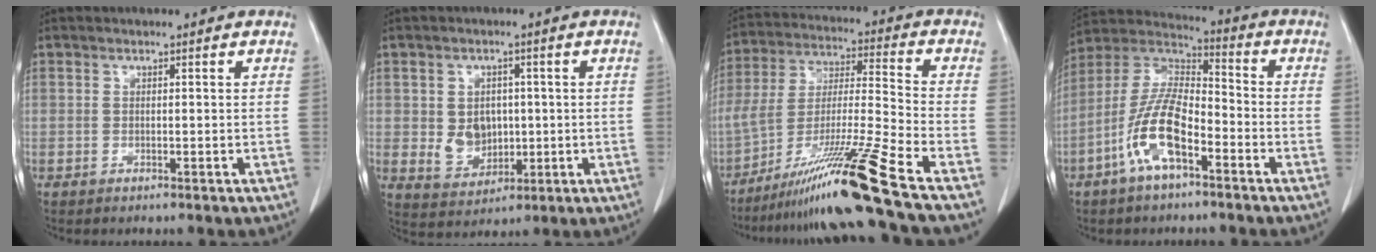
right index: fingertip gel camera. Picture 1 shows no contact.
{"total": 5.9, "force": [0.2, 4.8, 3.4], "torque": [-0.059, 0.006, 0.019]}
{"total": 17.9, "force": [-12.9, -3.2, 12.0], "torque": [-0.245, -0.031, -0.231]}
{"total": 14.3, "force": [-6.5, 3.8, 12.1], "torque": [-0.248, 0.001, -0.123]}